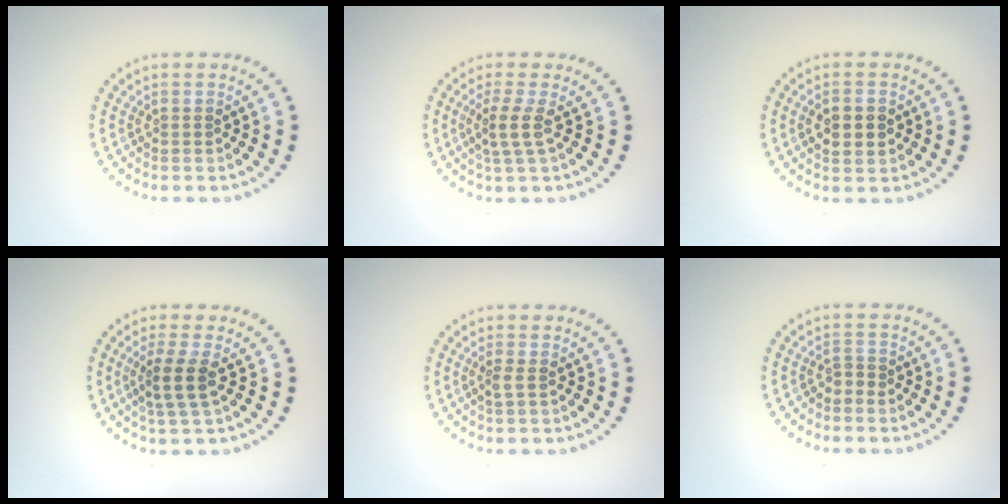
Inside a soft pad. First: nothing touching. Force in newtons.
{"total": 2.1, "press": 1.6, "slide": 1.3}
{"total": 3.2, "press": 3.2, "slide": 0.1}
{"total": 2.7, "press": 2.1, "slide": 1.7}
{"total": 0.9, "press": 0.7, "slide": 0.6}
{"total": 0.9, "press": 0.8, "slide": 0.4}